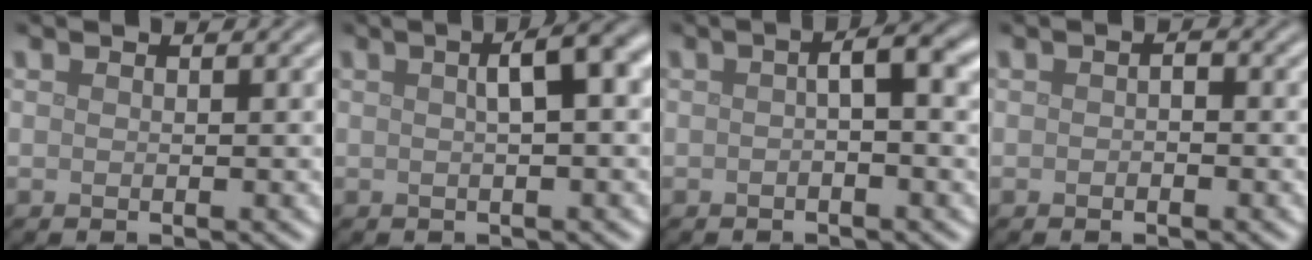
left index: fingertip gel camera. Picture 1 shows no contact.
{"total": 4.7, "force": [1.1, 1.0, 4.5], "torque": [-0.061, 0.017, 0.013]}
{"total": 3.5, "force": [0.3, 0.8, 3.4], "torque": [-0.052, 0.011, 0.000]}
{"total": 0.8, "force": [-0.2, 0.5, 0.6], "torque": [-0.010, 0.001, -0.005]}